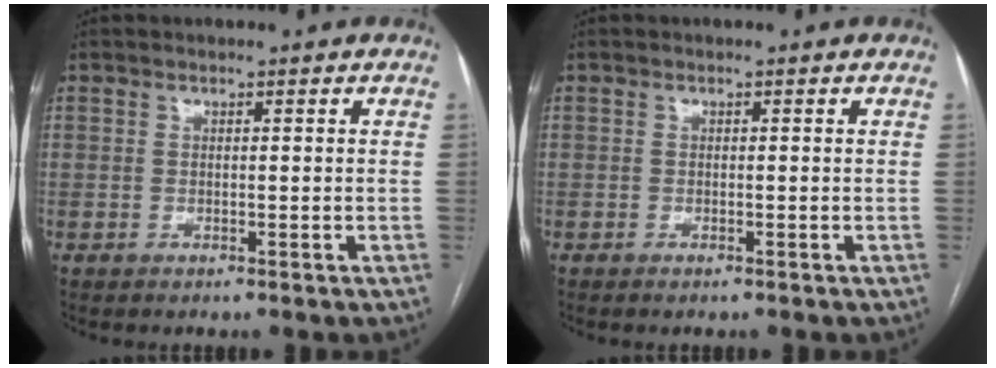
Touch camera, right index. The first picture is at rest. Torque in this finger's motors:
{"motor_torque": [0.03, 0.03, 0.02, 0.01]}